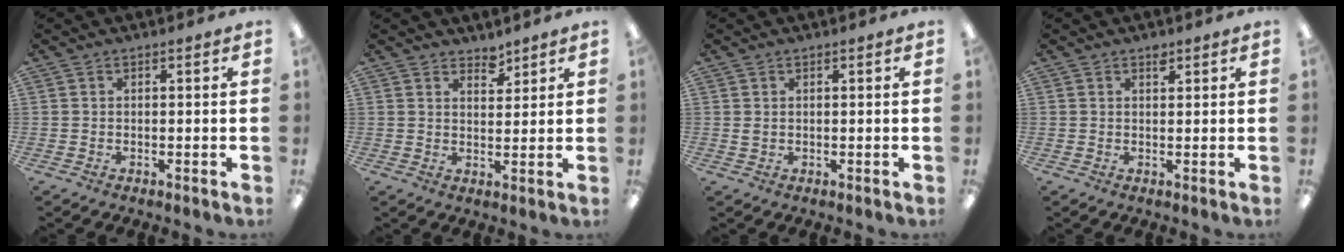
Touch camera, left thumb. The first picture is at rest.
{"total": 3.5, "force": [3.2, 1.3, 0.5], "torque": [0.009, -0.025, 0.055]}
{"total": 1.1, "force": [0.5, 0.7, 0.7], "torque": [-0.016, 0.004, 0.007]}
{"total": 1.8, "force": [1.4, 0.9, 0.8], "torque": [-0.001, -0.006, 0.022]}